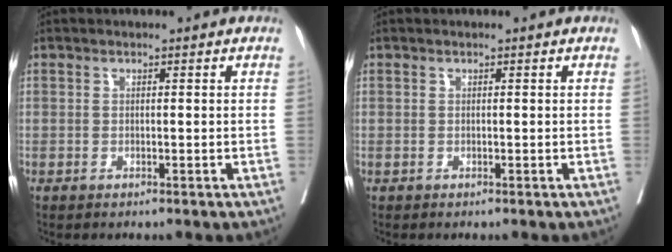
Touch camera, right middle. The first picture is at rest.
{"total": 0.0}